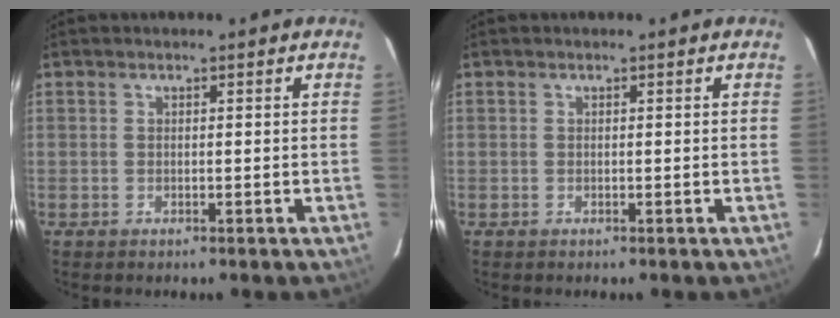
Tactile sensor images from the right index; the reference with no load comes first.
{"total": 0.0}